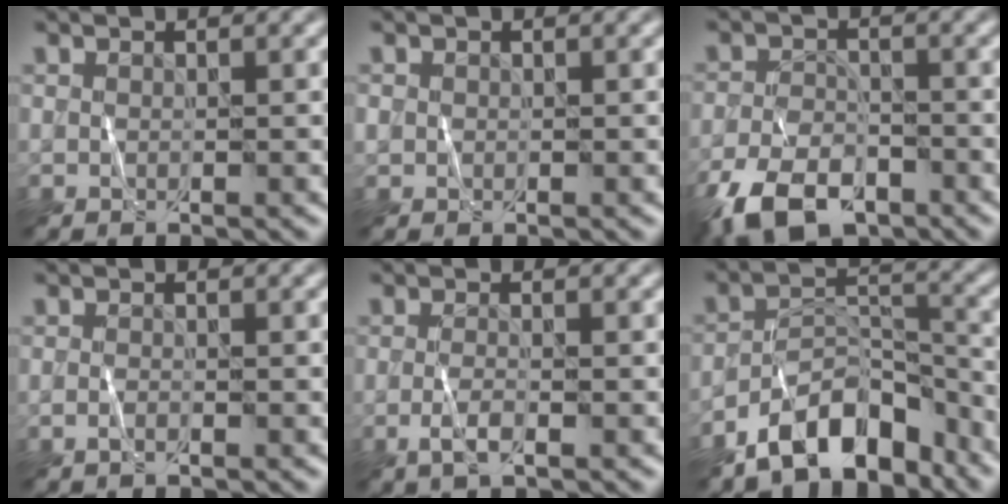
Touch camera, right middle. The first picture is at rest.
{"total": 0.8, "force": [0.0, 0.8, 0.1], "torque": [0.002, -0.001, -0.003]}
{"total": 6.8, "force": [-4.5, 3.5, 3.7], "torque": [-0.070, -0.008, -0.089]}
{"total": 0.7, "force": [-0.4, 0.2, 0.5], "torque": [-0.011, -0.002, -0.009]}
{"total": 1.8, "force": [-0.7, 0.4, 1.6], "torque": [-0.032, -0.002, -0.018]}
{"total": 8.8, "force": [-6.5, 4.1, 4.3], "torque": [-0.054, -0.001, -0.120]}